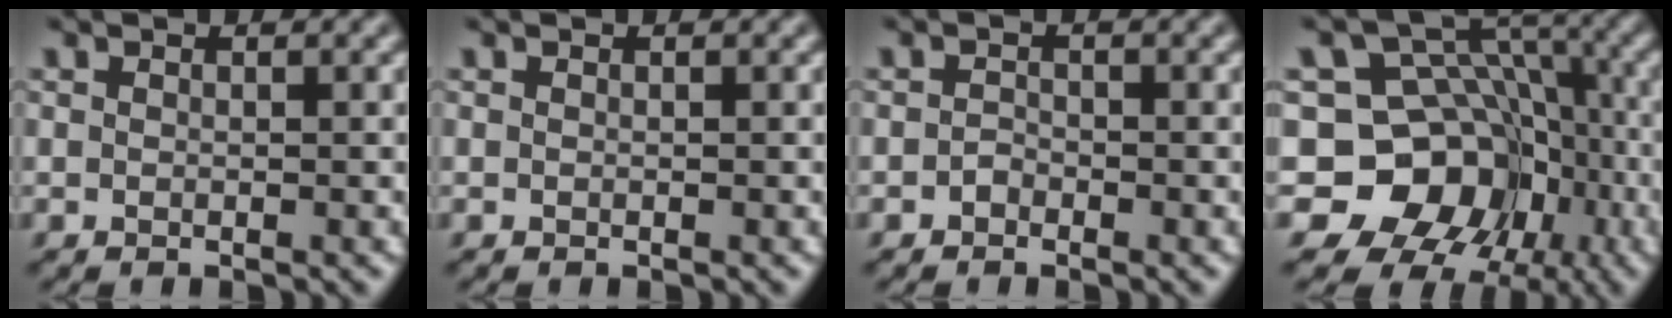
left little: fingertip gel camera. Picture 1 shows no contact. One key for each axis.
{"total": 0.0}
{"total": 0.9, "fx": -0.7, "fy": 0.5, "fz": 0.2, "tx": -0.003, "ty": 0.000, "tz": -0.016}
{"total": 11.9, "fx": -4.5, "fy": 9.7, "fz": 5.4, "tx": -0.079, "ty": 0.017, "tz": -0.101}